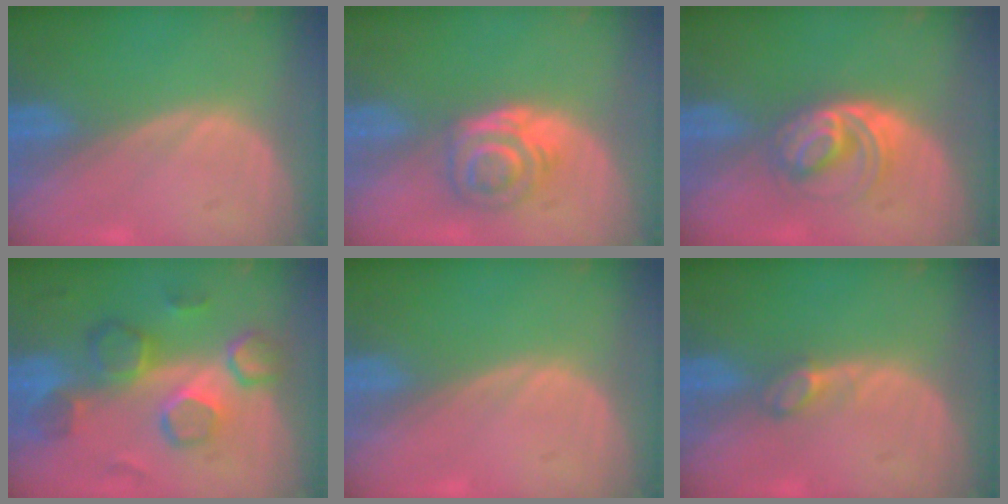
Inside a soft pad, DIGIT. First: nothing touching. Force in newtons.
{"total": 5.9, "press": 5.1, "slide": 2.9}
{"total": 6.1, "press": 5.3, "slide": 3.0}
{"total": 9.6, "press": 8.8, "slide": 3.7}
{"total": 0.0}
{"total": 2.0, "press": 1.9, "slide": 0.2}